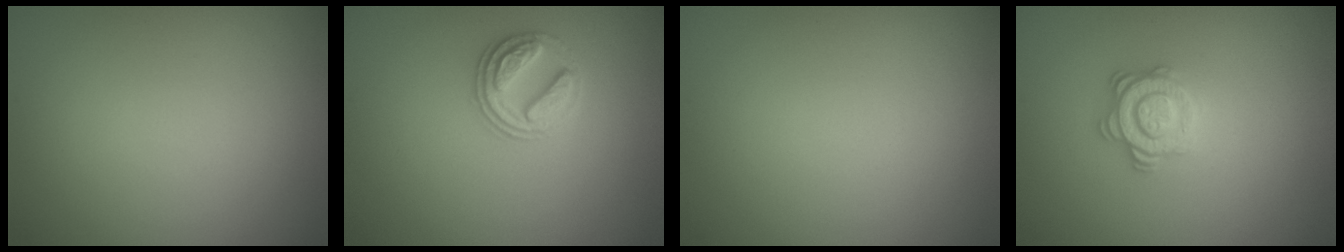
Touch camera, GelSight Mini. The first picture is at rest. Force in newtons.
{"total": 2.7, "press": 2.7, "slide": 0.7}
{"total": 0.0}
{"total": 2.9, "press": 2.8, "slide": 0.9}